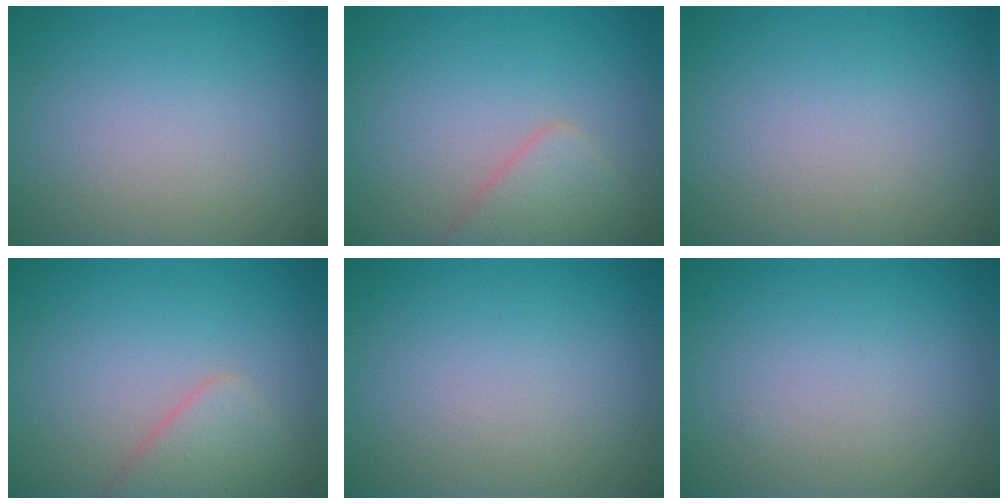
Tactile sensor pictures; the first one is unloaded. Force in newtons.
{"total": 2.5, "press": 2.5, "slide": 0.2}
{"total": 0.0}
{"total": 2.5, "press": 2.5, "slide": 0.2}
{"total": 0.0}
{"total": 0.0}